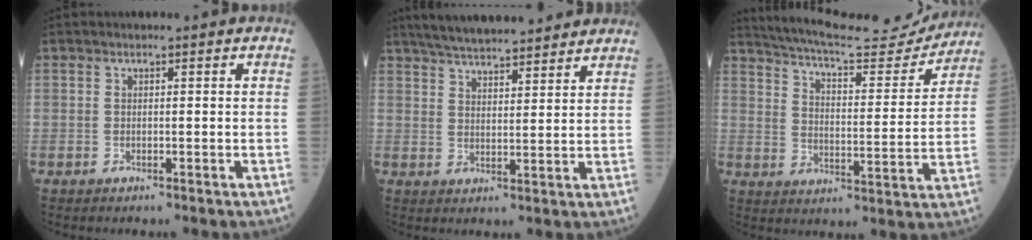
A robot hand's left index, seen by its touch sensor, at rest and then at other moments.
{"total": 15.1, "force": [13.4, 2.4, 6.6], "torque": [-0.104, 0.025, 0.196]}
{"total": 17.7, "force": [16.8, 2.1, 5.0], "torque": [-0.086, -0.021, 0.236]}